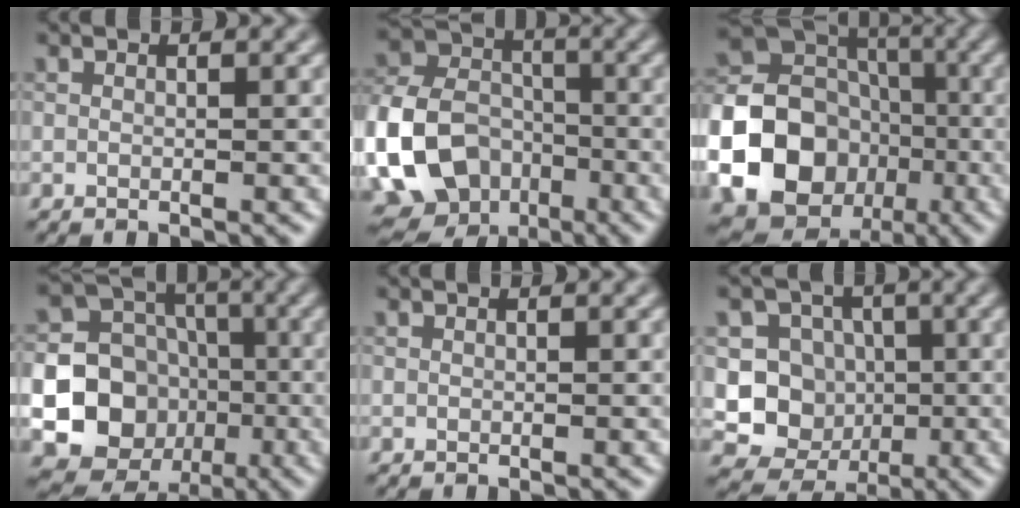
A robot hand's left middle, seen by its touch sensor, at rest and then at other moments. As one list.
[{"total": 11.4, "force": [-4.1, 8.7, 6.1], "torque": [-0.133, -0.020, -0.083]}, {"total": 24.0, "force": [-7.4, 21.3, 8.3], "torque": [-0.197, -0.047, -0.160]}, {"total": 19.2, "force": [-4.6, 18.0, 4.8], "torque": [-0.131, -0.039, -0.091]}, {"total": 0.0}, {"total": 7.8, "force": [-0.9, 7.4, 2.5], "torque": [-0.020, 0.015, -0.041]}]